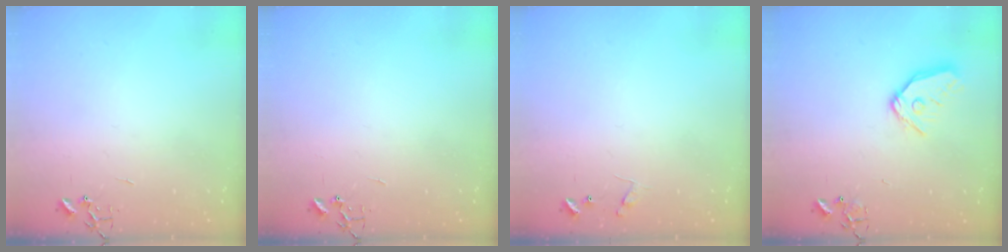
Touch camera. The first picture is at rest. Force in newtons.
{"total": 0.0}
{"total": 7.7, "press": 7.7, "slide": 0.3}
{"total": 12.5, "press": 12.4, "slide": 1.6}